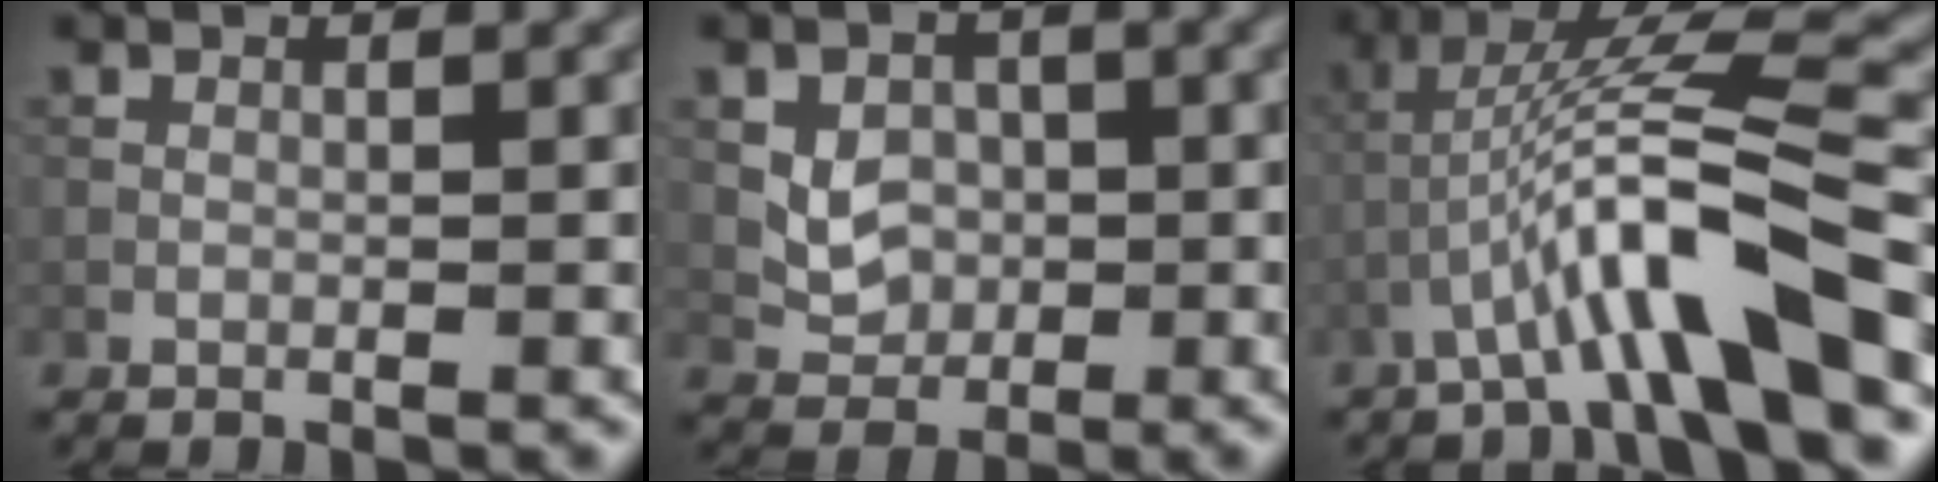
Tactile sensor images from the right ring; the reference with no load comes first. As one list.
[{"total": 2.7, "force": [0.2, 2.4, 1.2], "torque": [-0.022, -0.002, 0.012]}, {"total": 8.8, "force": [-4.0, 1.2, 7.8], "torque": [-0.140, 0.023, -0.062]}]